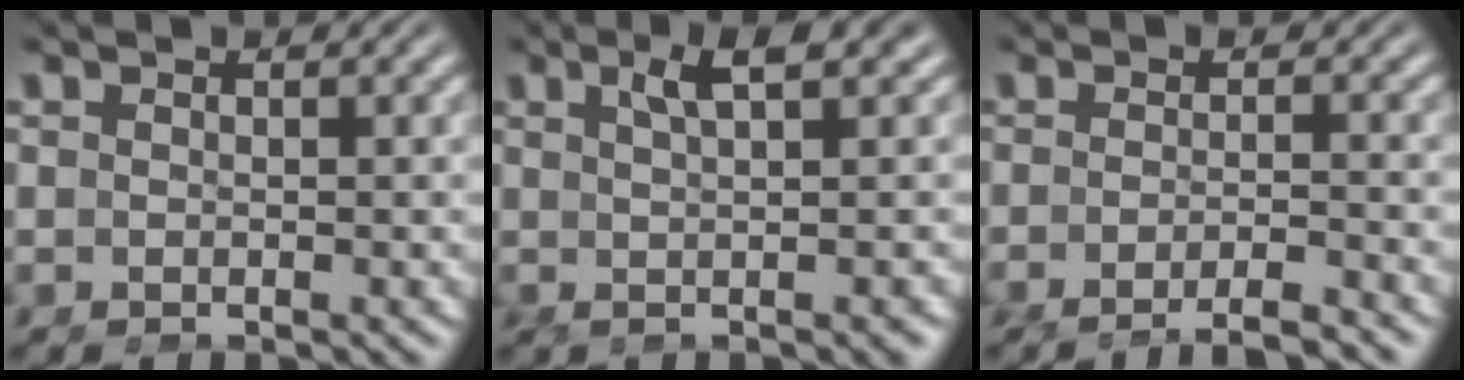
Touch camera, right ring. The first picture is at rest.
{"total": 3.7, "force": [0.8, -0.5, 3.6], "torque": [-0.040, 0.019, 0.014]}
{"total": 5.9, "force": [-5.7, 0.5, 1.5], "torque": [-0.009, 0.001, -0.097]}